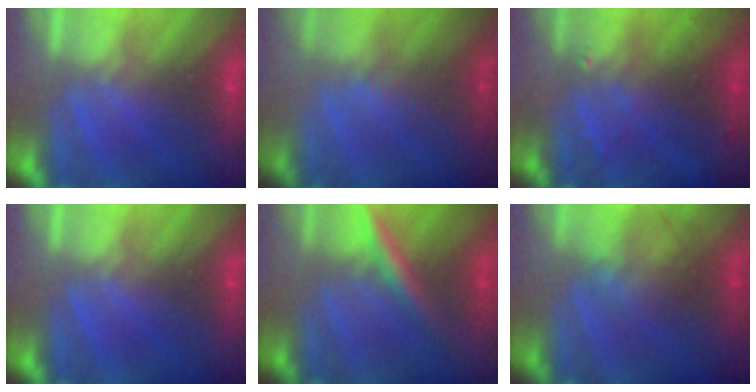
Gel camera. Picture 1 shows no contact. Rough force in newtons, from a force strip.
{"total": 2.4}
{"total": 6.5}
{"total": 0.0}
{"total": 2.4}
{"total": 1.7}